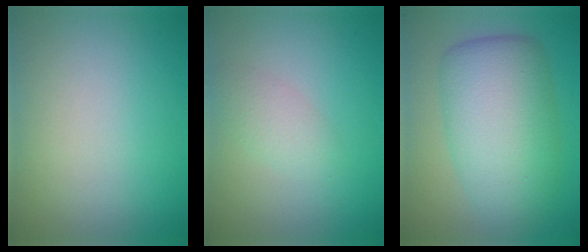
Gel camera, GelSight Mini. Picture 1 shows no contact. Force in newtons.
{"total": 1.8, "press": 1.8, "slide": 0.1}
{"total": 7.7, "press": 7.7, "slide": 0.1}